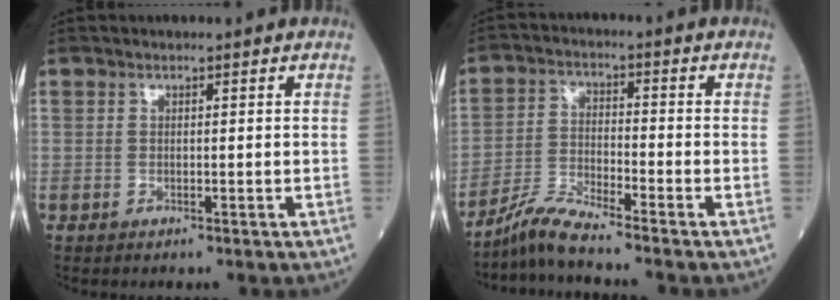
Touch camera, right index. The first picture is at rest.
{"total": 5.6, "force": [-5.3, -1.1, 1.7], "torque": [-0.040, -0.020, -0.106]}